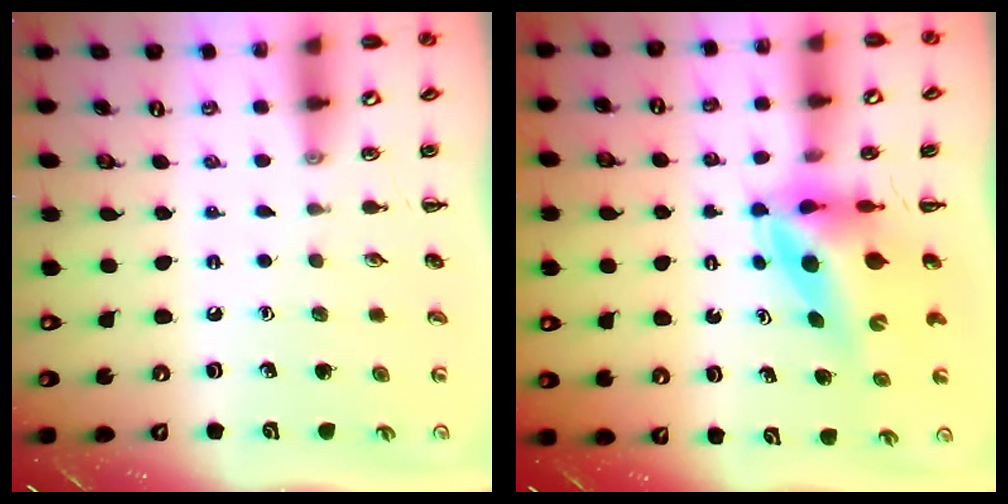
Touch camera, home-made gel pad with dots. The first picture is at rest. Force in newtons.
{"total": 5.4, "press": 5.1, "slide": 1.9}